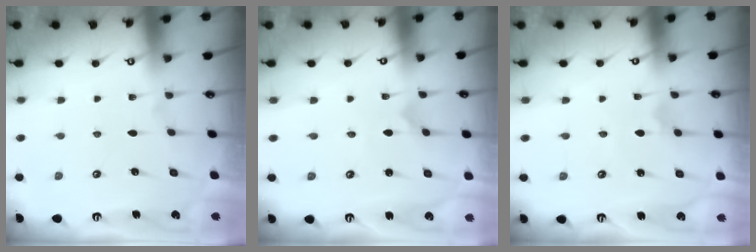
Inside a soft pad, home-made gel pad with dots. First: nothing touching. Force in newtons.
{"total": 0.0}
{"total": 1.7, "press": 1.7, "slide": 0.2}